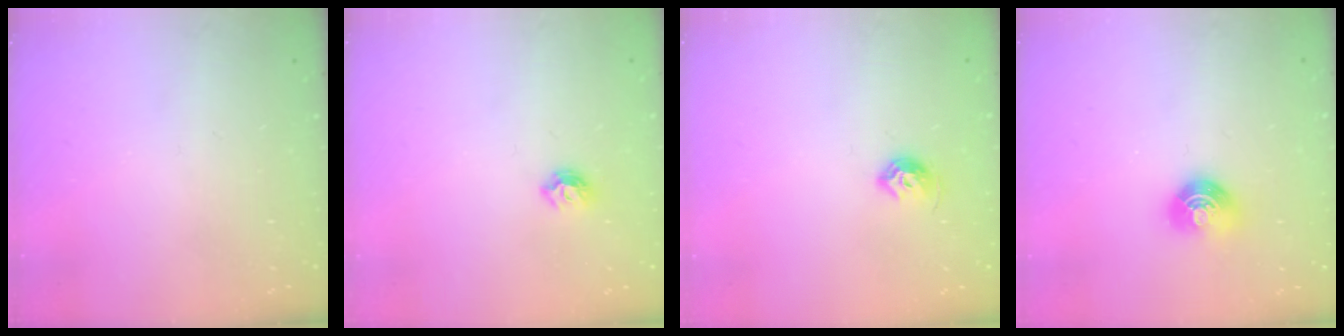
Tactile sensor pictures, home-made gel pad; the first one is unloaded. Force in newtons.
{"total": 6.4, "press": 6.4, "slide": 0.7}
{"total": 6.9, "press": 6.8, "slide": 1.1}
{"total": 8.1, "press": 8.0, "slide": 1.1}